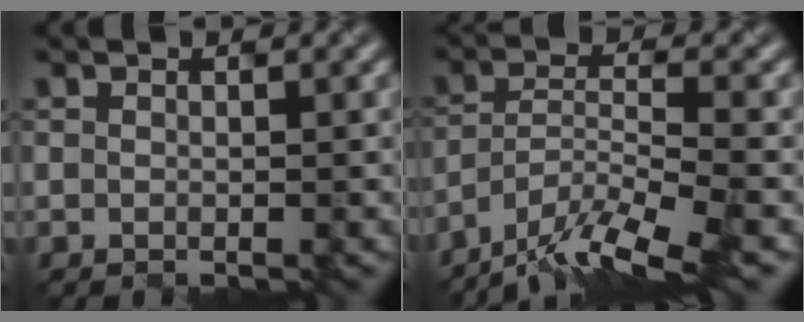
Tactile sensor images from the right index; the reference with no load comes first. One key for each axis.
{"total": 7.4, "fx": -5.9, "fy": 1.1, "fz": 4.3, "tx": -0.077, "ty": -0.002, "tz": -0.107}